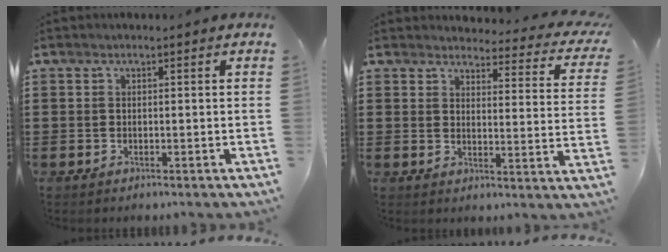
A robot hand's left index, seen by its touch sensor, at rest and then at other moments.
{"total": 3.6, "force": [3.3, 0.7, 1.1], "torque": [-0.032, -0.026, 0.053]}